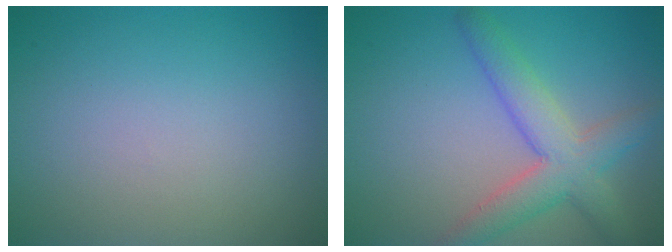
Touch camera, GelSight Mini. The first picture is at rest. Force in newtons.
{"total": 5.1, "press": 5.1, "slide": 0.2}